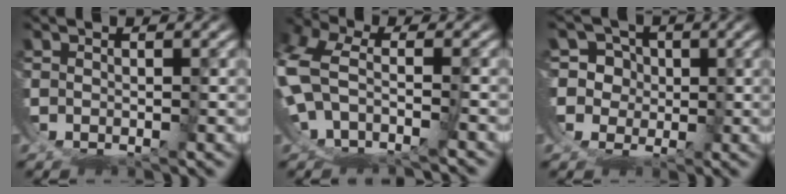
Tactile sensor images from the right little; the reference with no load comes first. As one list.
[{"total": 7.3, "force": [-1.8, 5.7, 4.1], "torque": [-0.124, -0.024, -0.028]}, {"total": 9.0, "force": [-0.4, 8.5, 2.9], "torque": [-0.103, -0.042, -0.003]}]